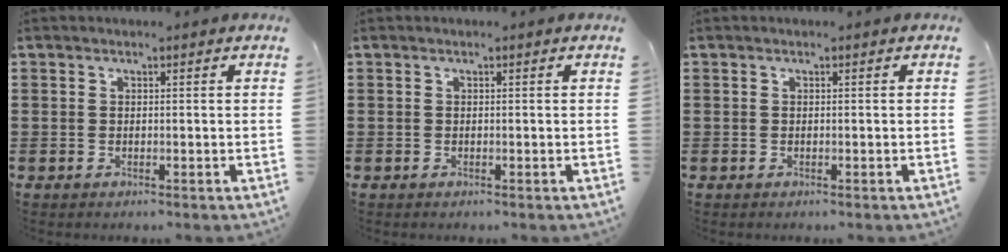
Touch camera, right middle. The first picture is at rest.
{"total": 0.0}
{"total": 0.0}